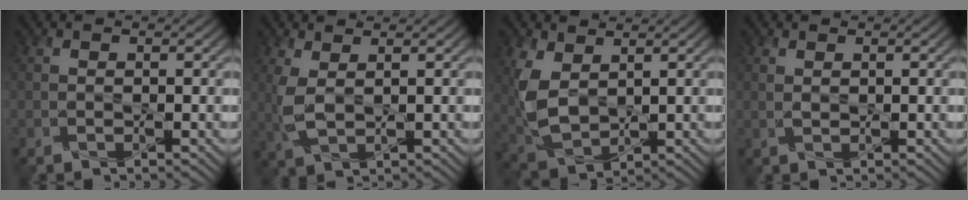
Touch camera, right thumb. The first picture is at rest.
{"total": 3.6, "force": [1.2, 1.5, 3.1], "torque": [-0.089, 0.000, 0.024]}
{"total": 6.9, "force": [2.3, 4.2, 5.0], "torque": [-0.135, -0.007, 0.048]}
{"total": 0.8, "force": [0.6, 0.2, 0.5], "torque": [-0.016, 0.000, 0.013]}